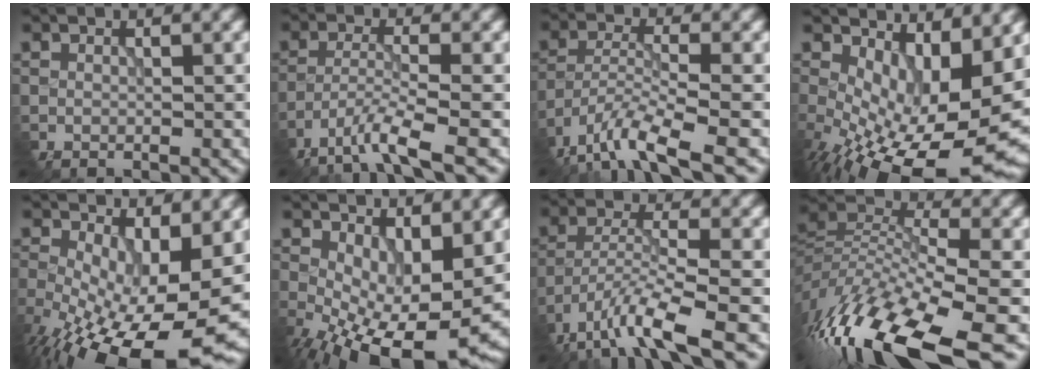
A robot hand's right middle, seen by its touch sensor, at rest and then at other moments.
{"total": 4.7, "force": [-3.8, 0.3, 2.7], "torque": [-0.057, -0.005, -0.078]}
{"total": 6.8, "force": [-5.2, 1.4, 4.1], "torque": [-0.082, -0.007, -0.105]}
{"total": 13.2, "force": [-1.8, 6.9, 11.1], "torque": [-0.167, -0.029, -0.013]}
{"total": 14.3, "force": [-4.6, 6.3, 12.0], "torque": [-0.211, -0.037, -0.059]}
{"total": 11.1, "force": [-2.5, 5.7, 9.2], "torque": [-0.155, -0.029, -0.022]}
{"total": 6.5, "force": [-4.8, 1.0, 4.1], "torque": [-0.084, -0.004, -0.095]}
{"total": 13.7, "force": [-8.1, 4.7, 10.0], "torque": [-0.217, 0.001, -0.145]}